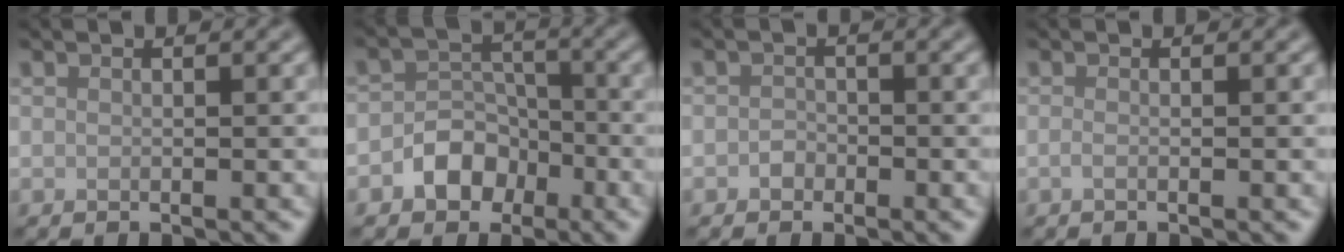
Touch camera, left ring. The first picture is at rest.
{"total": 3.9, "force": [-2.0, 3.0, 1.5], "torque": [-0.017, 0.005, -0.035]}
{"total": 1.0, "force": [-0.4, 0.8, 0.2], "torque": [-0.001, -0.002, -0.010]}
{"total": 0.6, "force": [-0.2, 0.2, 0.6], "torque": [-0.012, -0.002, -0.006]}